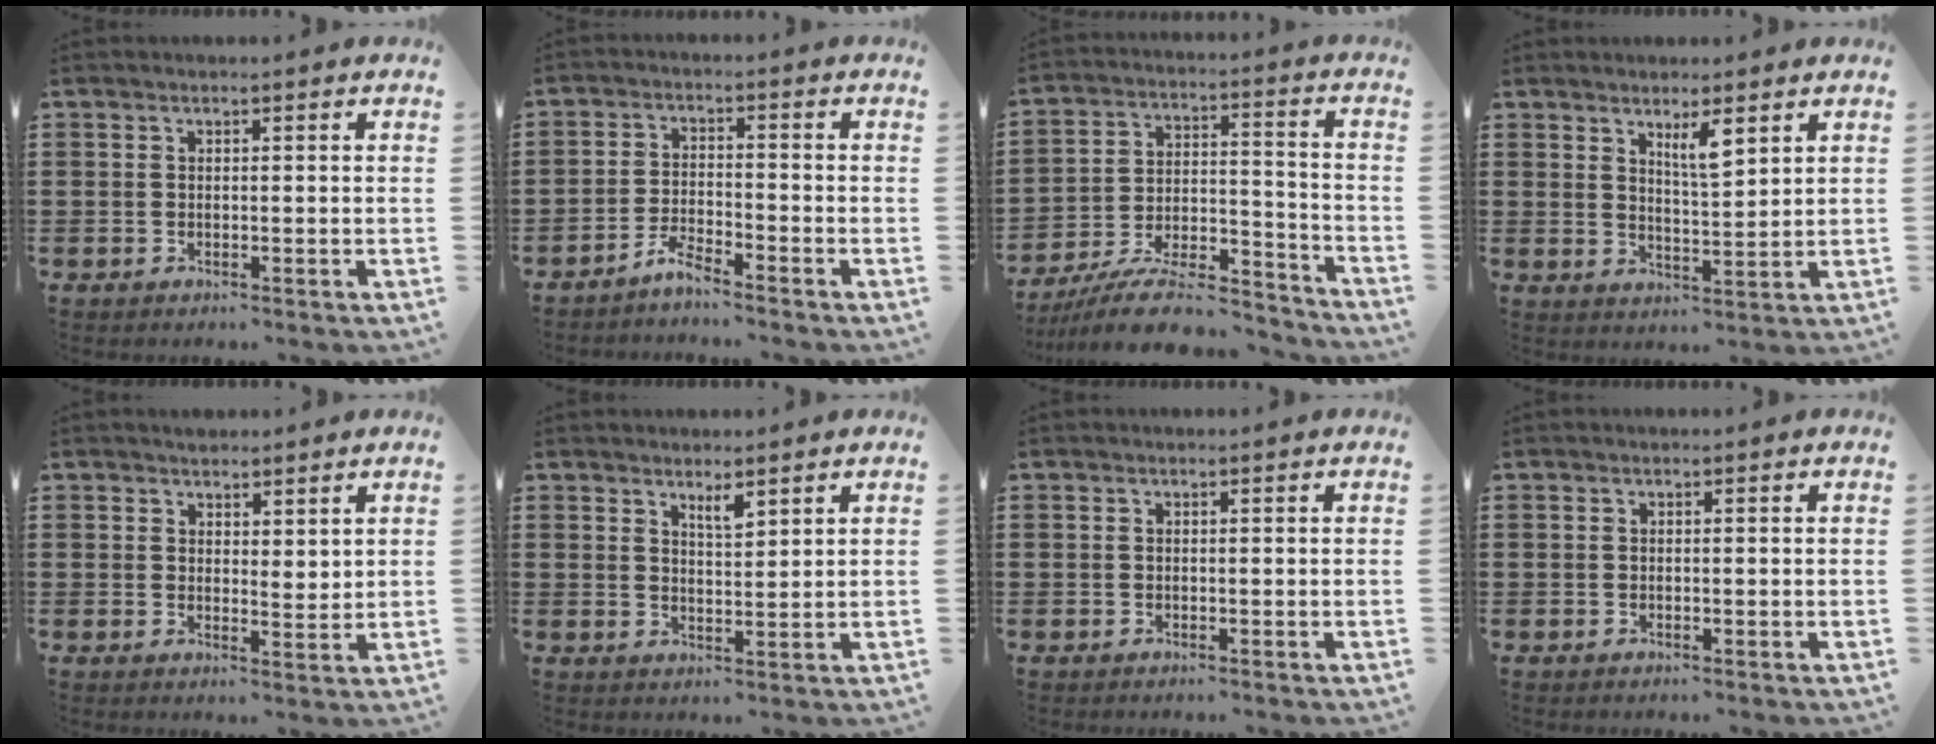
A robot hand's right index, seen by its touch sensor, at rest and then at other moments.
{"total": 3.2, "force": [-3.1, 0.1, 0.8], "torque": [-0.025, 0.003, -0.065]}
{"total": 10.2, "force": [-9.0, 2.3, 4.2], "torque": [-0.065, 0.026, -0.172]}
{"total": 4.3, "force": [2.7, 1.0, 3.3], "torque": [-0.061, 0.002, 0.045]}
{"total": 2.9, "force": [2.7, 1.1, -0.1], "torque": [-0.006, 0.001, 0.052]}
{"total": 2.8, "force": [2.2, 0.6, 1.5], "torque": [-0.026, -0.001, 0.037]}
{"total": 0.0}
{"total": 0.0}